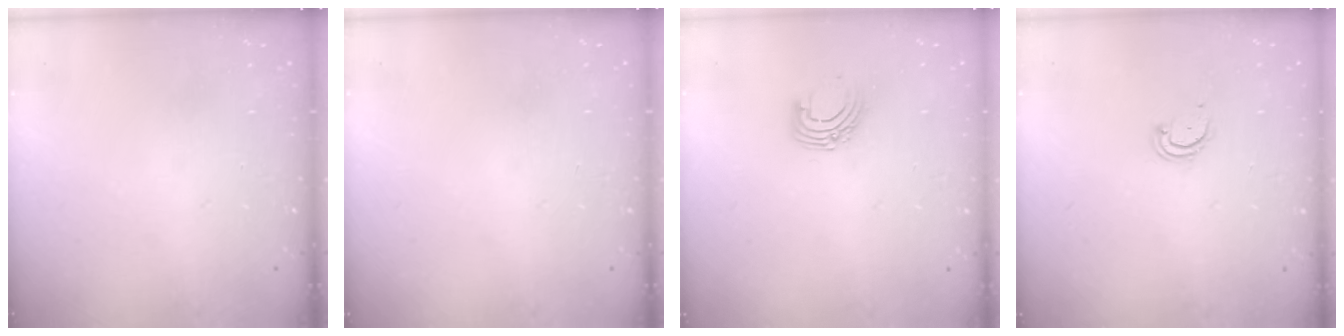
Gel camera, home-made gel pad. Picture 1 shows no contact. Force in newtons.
{"total": 0.0}
{"total": 5.9, "press": 5.9, "slide": 0.6}
{"total": 2.3, "press": 2.3, "slide": 0.2}